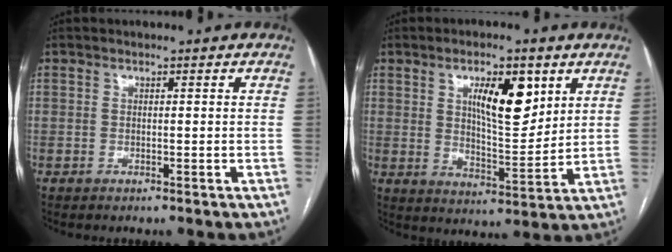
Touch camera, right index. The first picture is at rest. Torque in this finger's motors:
{"motor_torque": [0.97, 0.83, 0.41, 0.11]}